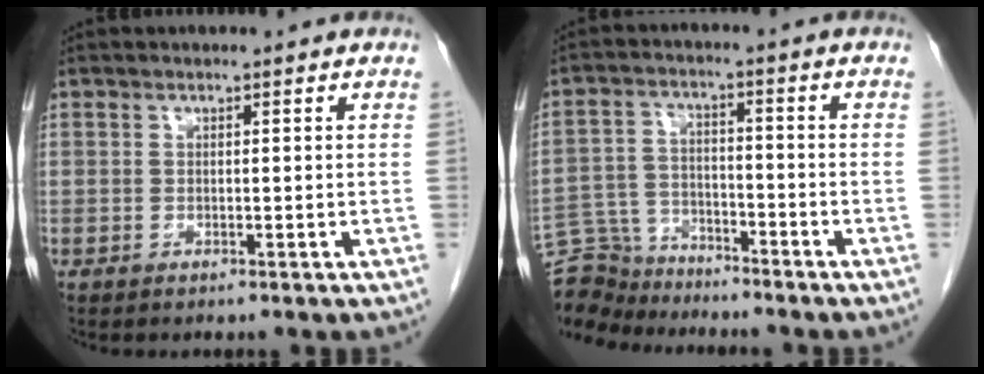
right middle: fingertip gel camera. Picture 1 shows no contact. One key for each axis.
{"total": 9.9, "fx": -9.6, "fy": 2.6, "fz": 0.3, "tx": -0.015, "ty": 0.012, "tz": -0.179}